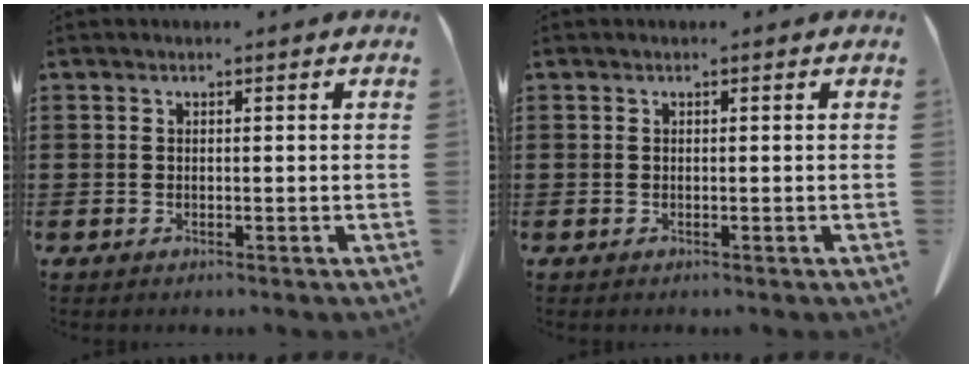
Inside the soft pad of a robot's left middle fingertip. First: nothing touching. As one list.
[{"total": 0.0}]